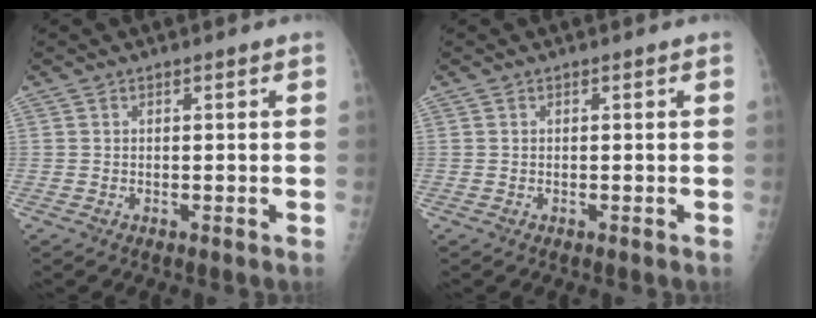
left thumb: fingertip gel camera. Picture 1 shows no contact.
{"total": 0.0}